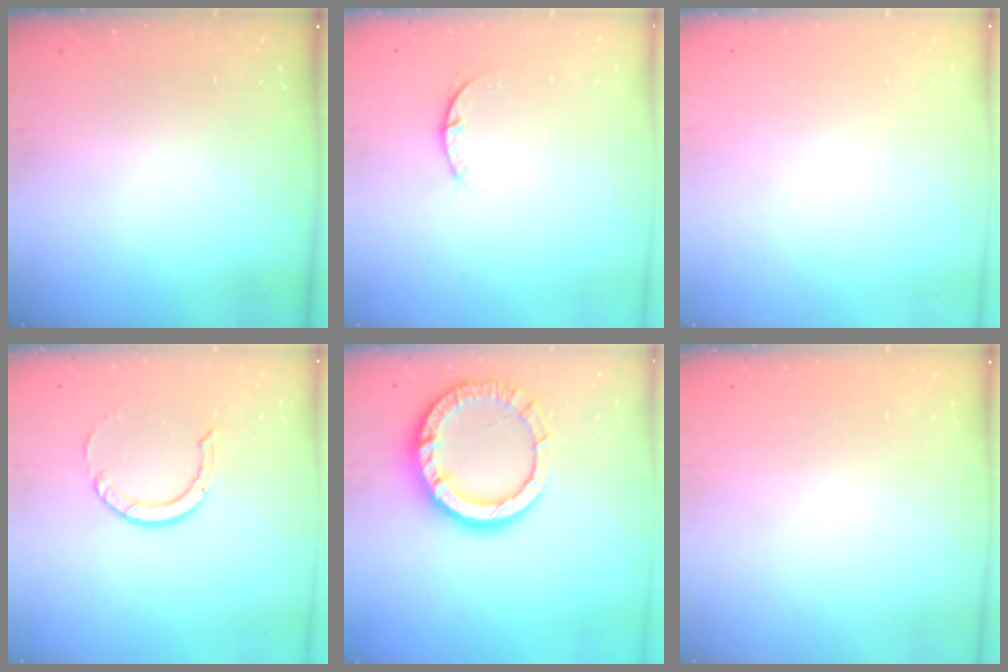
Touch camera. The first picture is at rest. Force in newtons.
{"total": 1.2, "press": 1.2, "slide": 0.3}
{"total": 2.6, "press": 2.6, "slide": 0.2}
{"total": 5.3, "press": 5.3, "slide": 0.1}
{"total": 14.2, "press": 14.1, "slide": 1.4}
{"total": 2.4, "press": 2.4, "slide": 0.2}